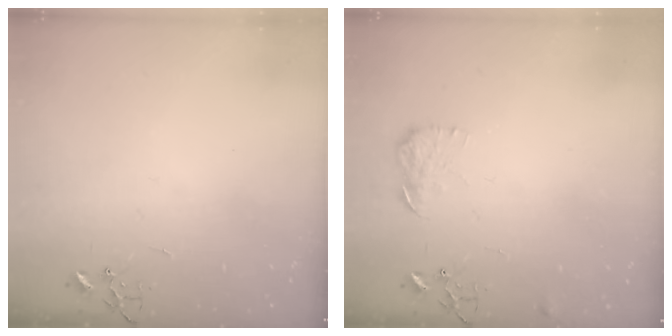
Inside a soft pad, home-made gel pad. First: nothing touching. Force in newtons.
{"total": 8.2, "press": 8.2, "slide": 0.4}